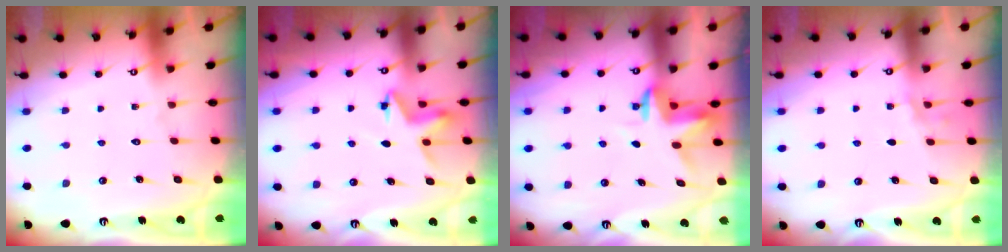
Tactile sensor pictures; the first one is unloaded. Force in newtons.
{"total": 6.3, "press": 6.3, "slide": 0.7}
{"total": 3.5, "press": 3.5, "slide": 0.2}
{"total": 2.7, "press": 2.4, "slide": 1.4}